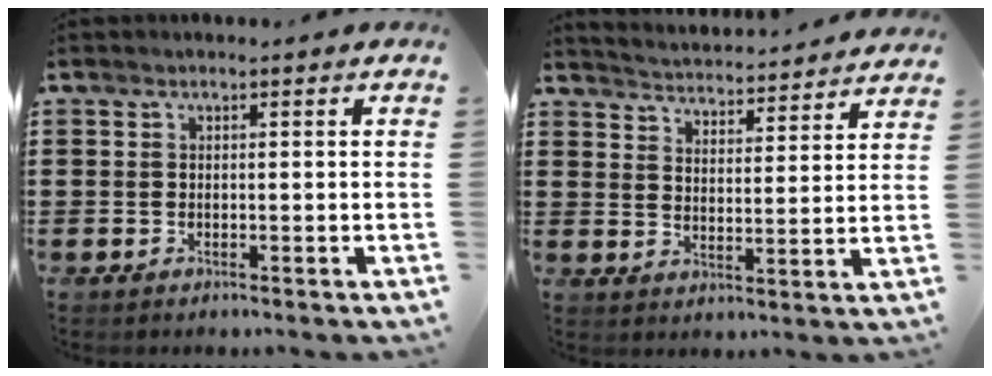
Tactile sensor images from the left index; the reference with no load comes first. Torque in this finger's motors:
{"motor_torque": [1.04, -1.10, 0.16, 0.03]}